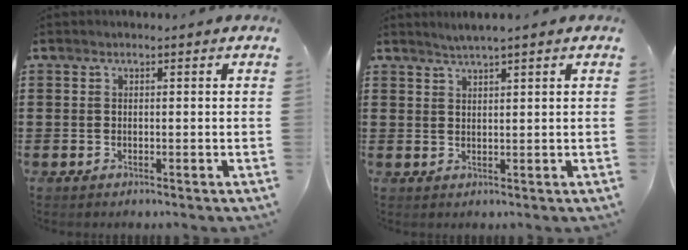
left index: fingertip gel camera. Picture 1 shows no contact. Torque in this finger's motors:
{"motor_torque": [0.20, -0.18, 0.08, 0.07]}